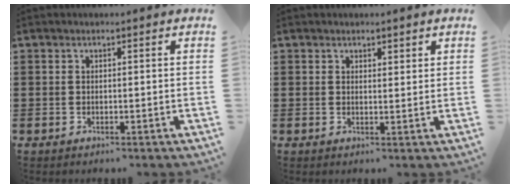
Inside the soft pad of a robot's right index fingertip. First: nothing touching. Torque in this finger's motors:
{"motor_torque": [0.02, 0.06, -0.04, 0.01]}